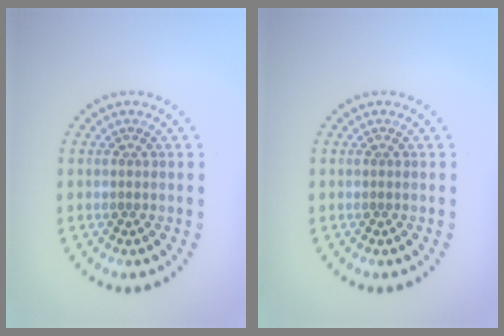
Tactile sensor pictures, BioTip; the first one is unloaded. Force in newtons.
{"total": 0.0}